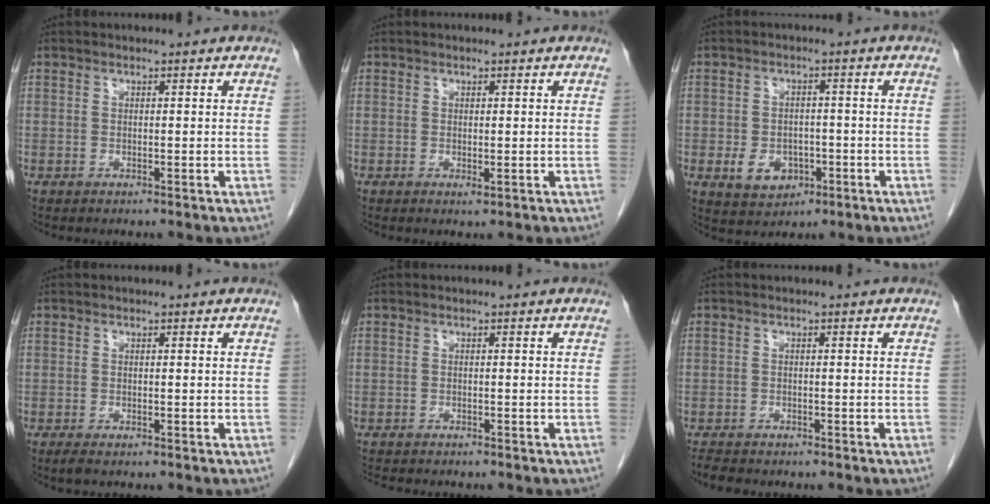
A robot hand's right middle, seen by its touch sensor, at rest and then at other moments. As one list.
[{"total": 0.6, "force": [0.0, 0.1, 0.5], "torque": [-0.011, -0.004, 0.002]}, {"total": 5.6, "force": [-1.9, 4.2, 3.2], "torque": [-0.055, 0.004, -0.018]}, {"total": 0.9, "force": [-0.7, 0.1, 0.6], "torque": [-0.017, -0.004, -0.012]}, {"total": 3.8, "force": [-3.4, 0.7, 1.4], "torque": [-0.025, -0.010, -0.050]}, {"total": 2.7, "force": [-2.4, 0.8, 0.8], "torque": [-0.022, -0.008, -0.038]}]